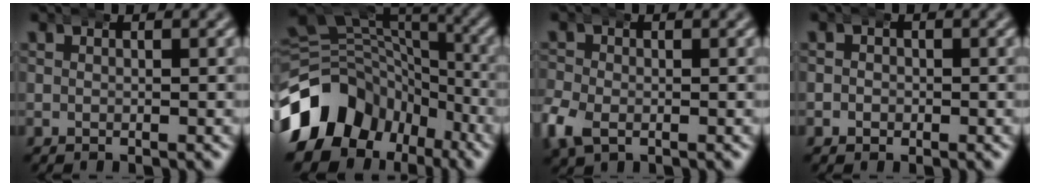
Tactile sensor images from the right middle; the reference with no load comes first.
{"total": 15.1, "force": [-4.8, 12.2, 7.5], "torque": [-0.139, -0.025, -0.079]}
{"total": 3.1, "force": [-1.1, 2.4, 1.6], "torque": [-0.053, -0.013, -0.015]}
{"total": 1.2, "force": [-0.4, 1.2, 0.1], "torque": [-0.003, -0.003, -0.008]}